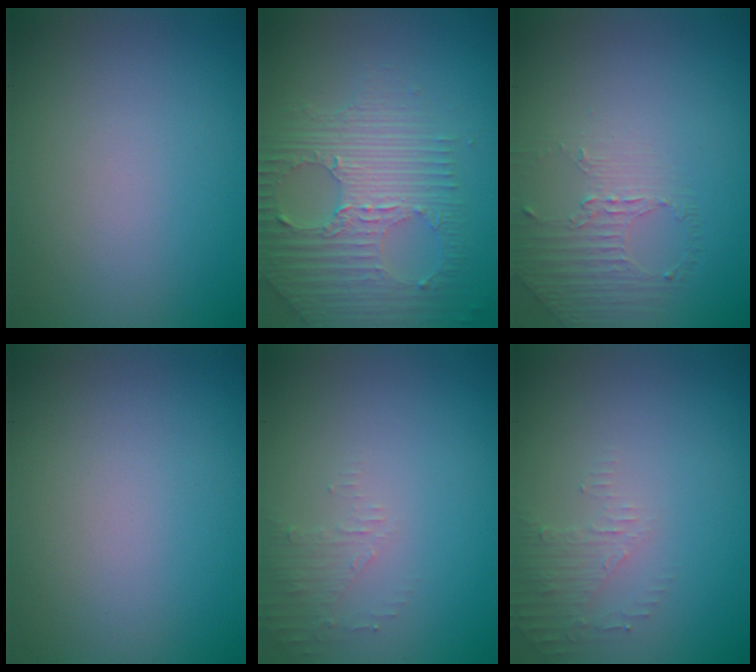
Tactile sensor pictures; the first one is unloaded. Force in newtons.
{"total": 6.5, "press": 4.5, "slide": 4.7}
{"total": 1.4, "press": 0.8, "slide": 1.1}
{"total": 0.0}
{"total": 1.6, "press": 1.5, "slide": 0.4}
{"total": 1.9, "press": 1.8, "slide": 0.4}